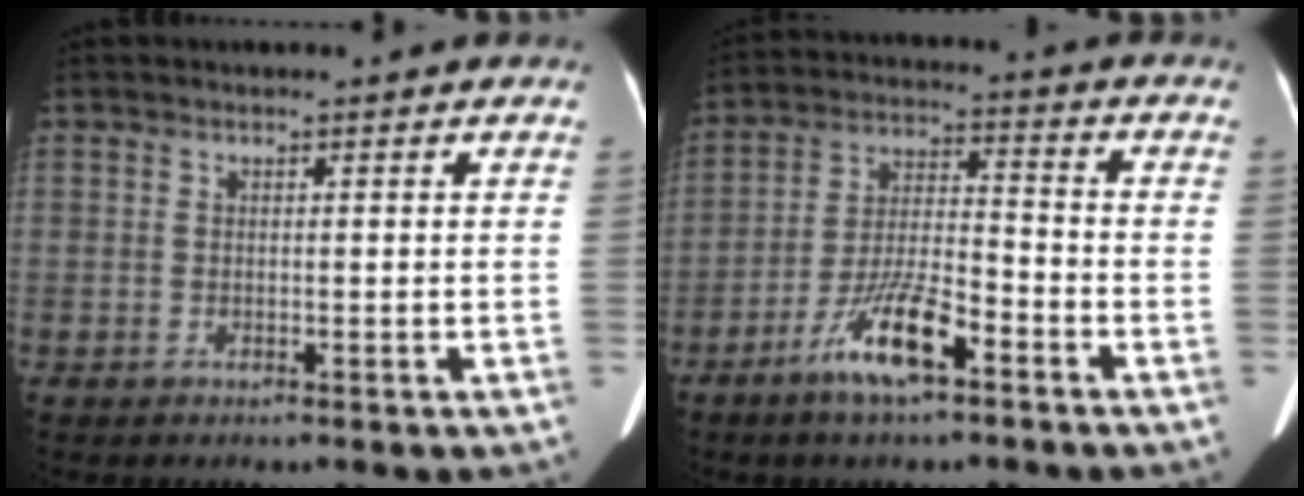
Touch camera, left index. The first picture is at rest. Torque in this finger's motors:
{"motor_torque": [1.14, 1.00, 0.21, 0.06]}